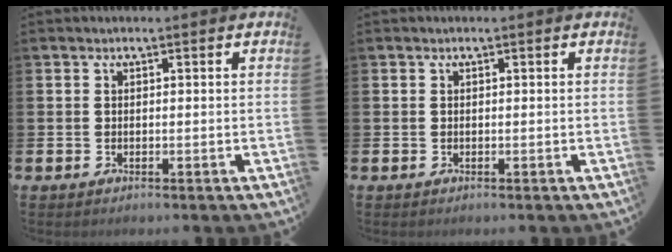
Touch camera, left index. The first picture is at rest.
{"total": 0.0}